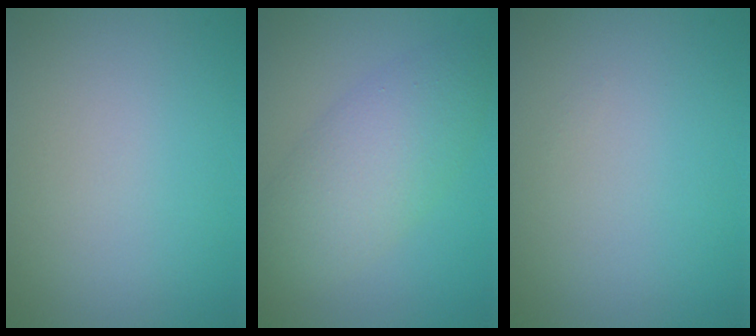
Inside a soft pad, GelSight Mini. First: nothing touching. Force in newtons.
{"total": 5.5, "press": 5.5, "slide": 0.1}
{"total": 0.0}